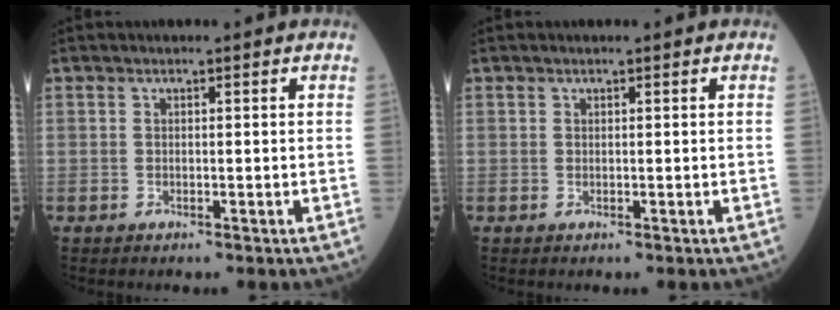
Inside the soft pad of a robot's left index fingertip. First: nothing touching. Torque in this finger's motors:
{"motor_torque": [0.00, 0.00, 0.00, 0.00]}